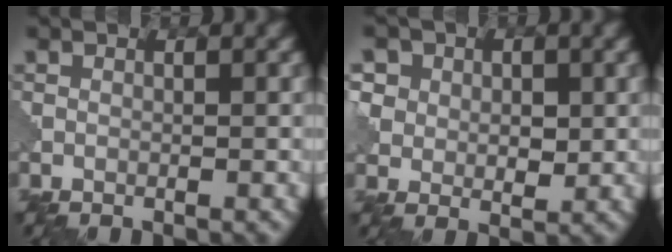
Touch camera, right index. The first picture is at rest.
{"total": 3.3, "force": [1.2, 2.8, 1.2], "torque": [-0.037, -0.001, 0.025]}